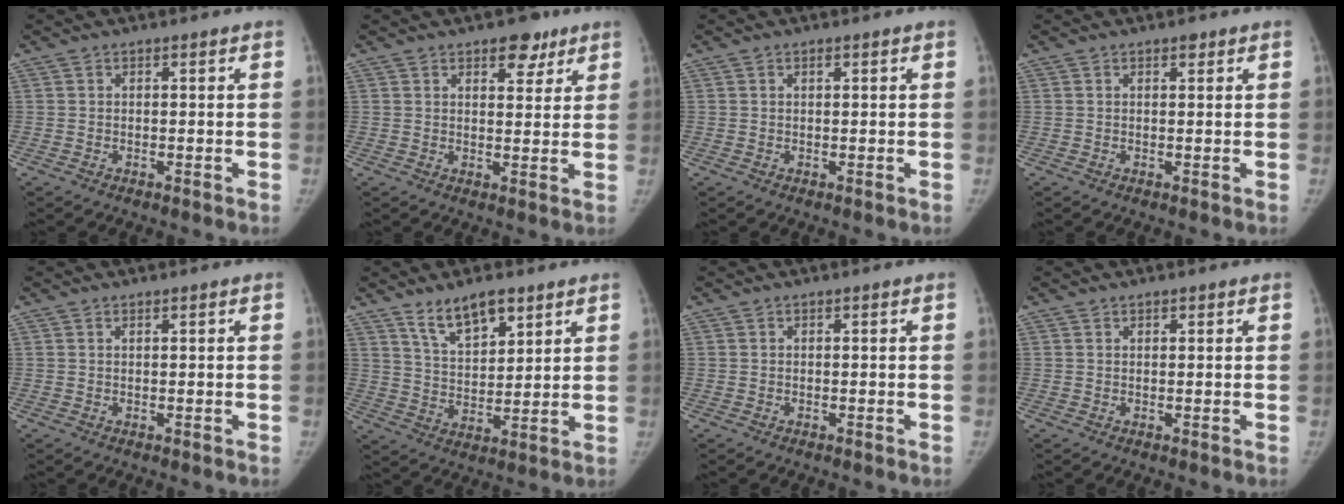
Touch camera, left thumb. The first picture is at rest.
{"total": 5.8, "force": [3.6, 3.1, 3.3], "torque": [-0.015, -0.016, 0.047]}
{"total": 0.6, "force": [0.3, 0.2, 0.4], "torque": [-0.008, -0.001, 0.006]}
{"total": 1.0, "force": [0.6, 0.5, 0.6], "torque": [-0.003, -0.002, 0.008]}
{"total": 0.0}
{"total": 9.5, "force": [6.5, 4.0, 5.7], "torque": [-0.079, -0.041, 0.122]}
{"total": 0.0}
{"total": 0.6, "force": [0.5, 0.3, 0.2], "torque": [-0.002, -0.002, 0.006]}